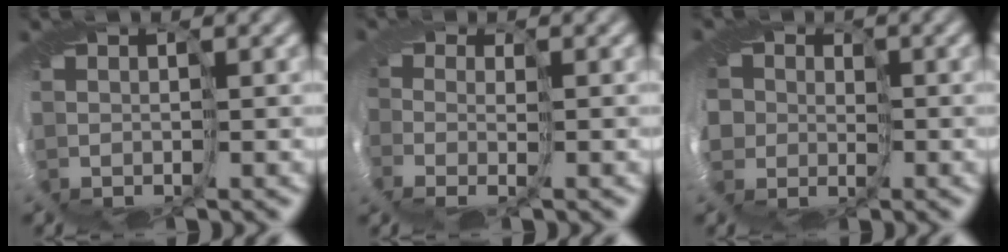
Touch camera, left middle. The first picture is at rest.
{"total": 1.7, "force": [-1.3, -0.9, -0.7], "torque": [0.034, -0.020, -0.032]}
{"total": 3.7, "force": [0.0, 3.6, 0.5], "torque": [-0.005, -0.004, -0.028]}